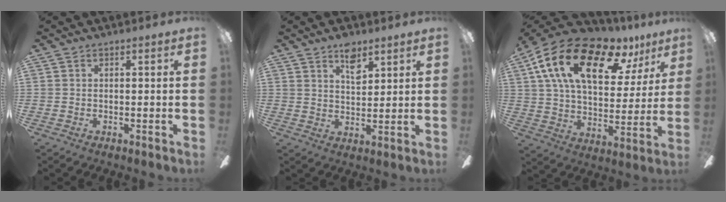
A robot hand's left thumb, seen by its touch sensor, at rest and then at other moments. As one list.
[{"total": 6.5, "force": [4.4, 3.4, 3.4], "torque": [-0.046, -0.015, 0.076]}, {"total": 21.4, "force": [12.2, 10.7, 14.0], "torque": [-0.244, -0.052, 0.212]}]